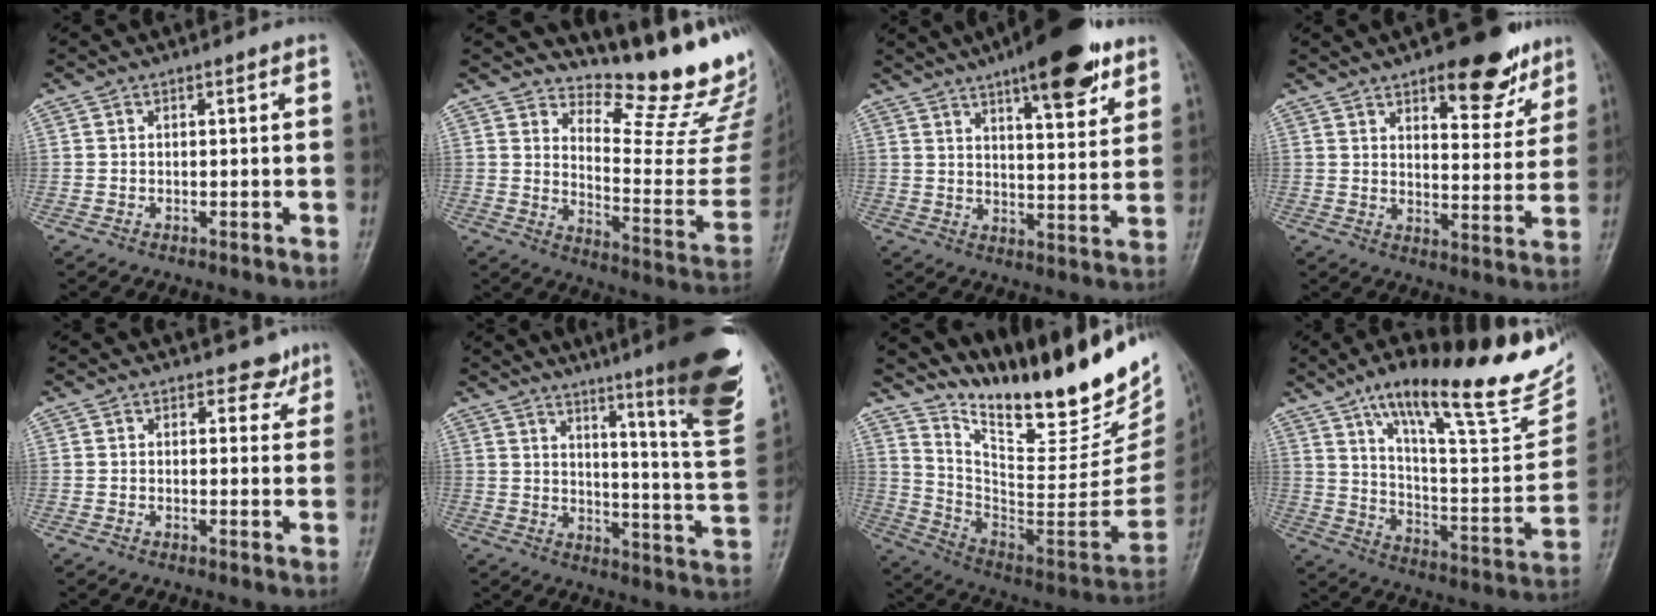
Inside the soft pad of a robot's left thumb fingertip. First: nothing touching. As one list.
[{"total": 18.9, "force": [15.9, 4.6, 9.1], "torque": [-0.082, -0.167, 0.212]}, {"total": 15.5, "force": [9.6, 4.7, 11.2], "torque": [-0.129, -0.044, 0.139]}, {"total": 14.5, "force": [9.1, 6.0, 9.6], "torque": [-0.076, -0.048, 0.126]}, {"total": 3.1, "force": [2.4, 1.9, 0.4], "torque": [0.020, -0.015, 0.023]}, {"total": 24.2, "force": [15.6, 2.1, 18.4], "torque": [-0.229, -0.096, 0.207]}, {"total": 28.5, "force": [22.0, 8.1, 16.3], "torque": [-0.211, -0.133, 0.344]}, {"total": 27.8, "force": [19.7, 7.1, 18.4], "torque": [-0.235, -0.077, 0.299]}]